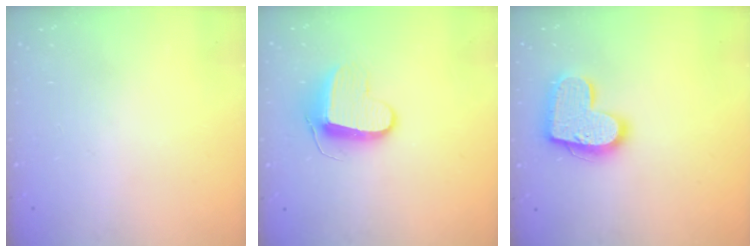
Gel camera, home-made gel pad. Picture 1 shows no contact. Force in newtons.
{"total": 9.5, "press": 9.5, "slide": 0.4}
{"total": 16.4, "press": 16.4, "slide": 1.0}